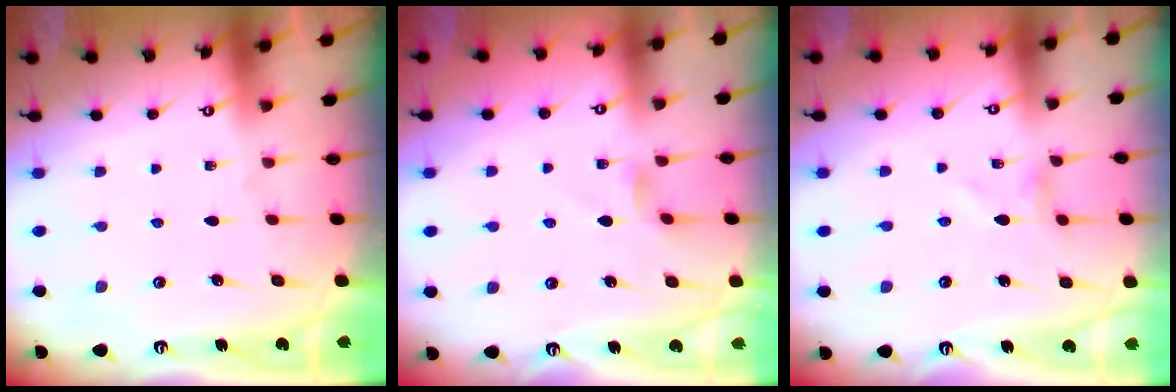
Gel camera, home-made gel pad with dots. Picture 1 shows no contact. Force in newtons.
{"total": 2.7, "press": 2.7, "slide": 0.5}
{"total": 0.0}